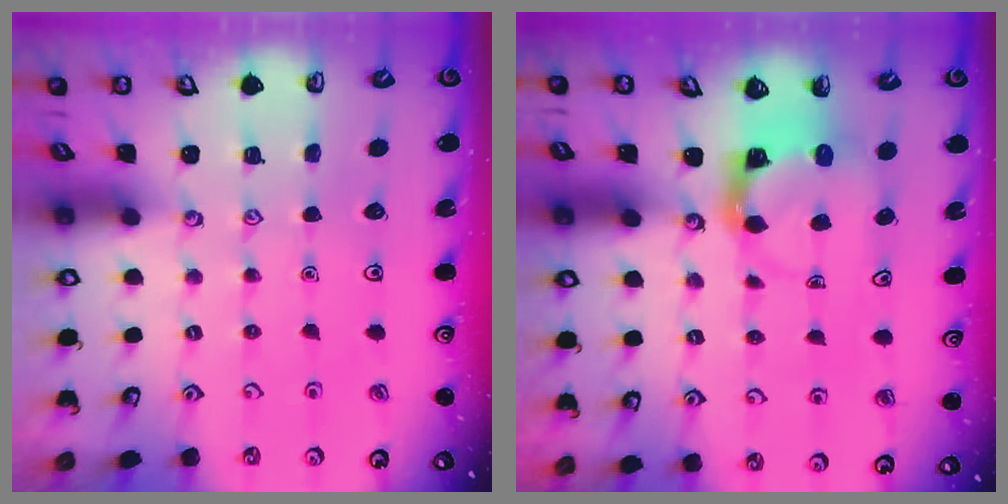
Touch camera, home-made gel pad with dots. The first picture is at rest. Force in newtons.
{"total": 3.9, "press": 3.9, "slide": 0.4}